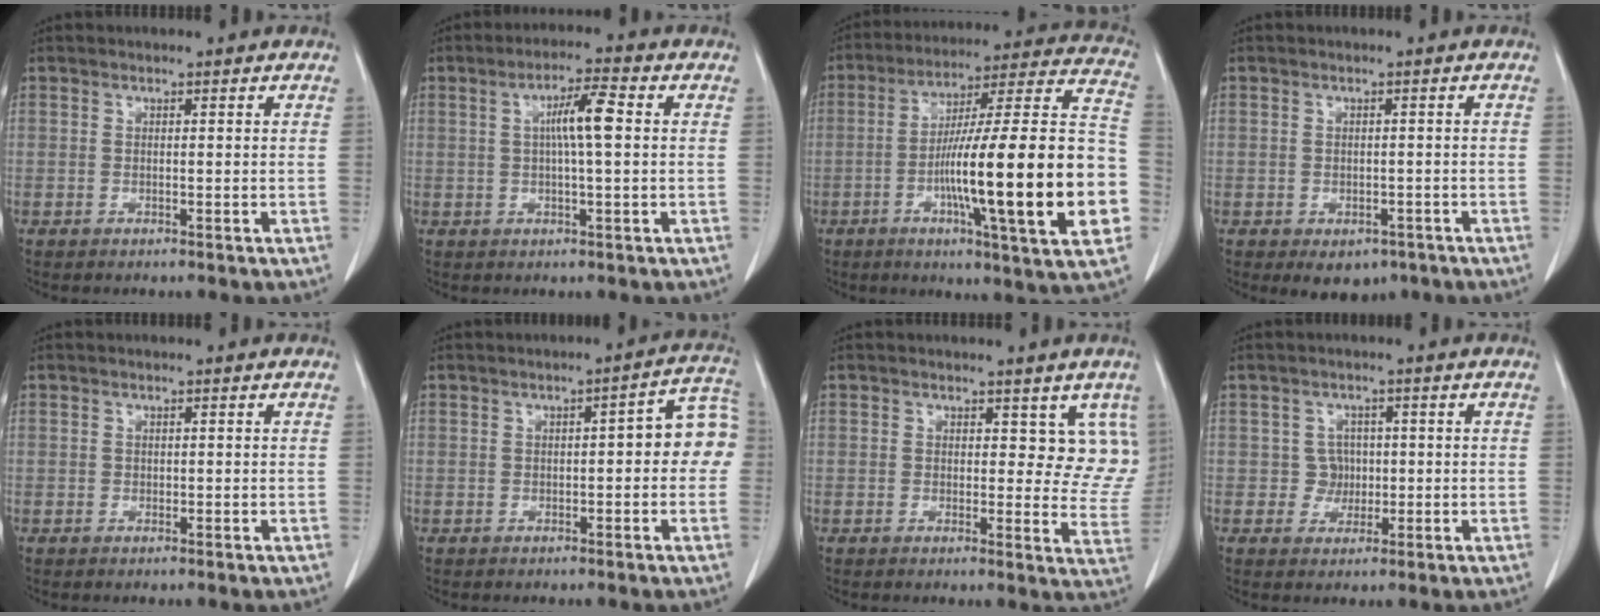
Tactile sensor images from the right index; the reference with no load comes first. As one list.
[{"total": 5.8, "force": [0.8, 0.3, 5.8], "torque": [-0.103, 0.009, 0.011]}, {"total": 27.0, "force": [-5.9, 1.2, 26.3], "torque": [-0.336, 0.002, -0.101]}, {"total": 4.6, "force": [-2.8, 3.1, 1.9], "torque": [-0.012, 0.002, -0.028]}, {"total": 0.0}, {"total": 7.4, "force": [0.0, 2.1, 7.1], "torque": [-0.083, 0.036, -0.002]}, {"total": 6.7, "force": [3.8, 3.9, 3.8], "torque": [-0.017, -0.019, 0.031]}, {"total": 2.8, "force": [0.0, 2.8, 0.3], "torque": [0.003, 0.006, 0.000]}]